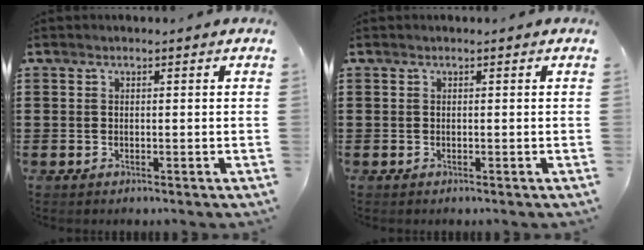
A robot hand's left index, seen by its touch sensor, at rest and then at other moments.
{"total": 0.0}